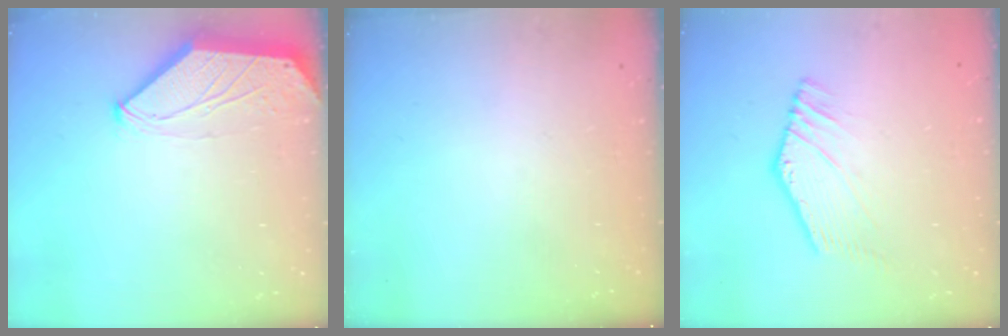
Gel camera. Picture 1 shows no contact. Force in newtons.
{"total": 0.0}
{"total": 0.9, "press": 0.4, "slide": 0.8}